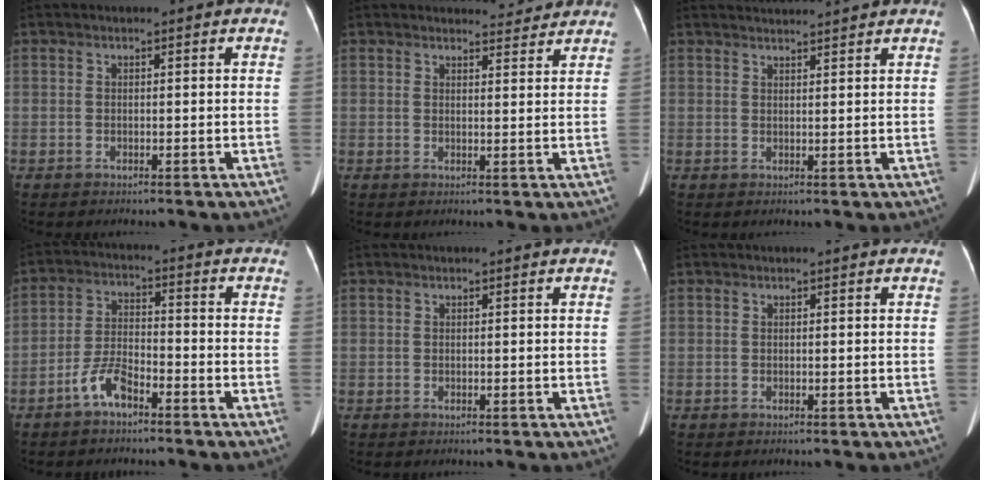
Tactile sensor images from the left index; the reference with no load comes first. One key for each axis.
{"total": 3.2, "fx": 3.2, "fy": 0.4, "fz": -0.1, "tx": -0.005, "ty": -0.007, "tz": 0.037}
{"total": 5.6, "fx": 5.4, "fy": -0.7, "fz": 1.4, "tx": -0.021, "ty": 0.025, "tz": 0.069}
{"total": 5.4, "fx": -3.8, "fy": 1.7, "fz": 3.5, "tx": -0.081, "ty": 0.008, "tz": -0.074}
{"total": 0.0}
{"total": 0.0}